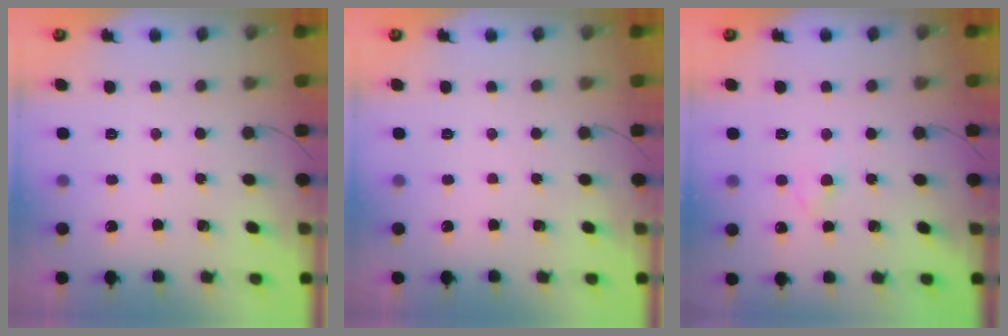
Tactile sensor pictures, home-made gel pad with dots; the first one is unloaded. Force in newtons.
{"total": 0.0}
{"total": 2.1, "press": 1.9, "slide": 0.9}